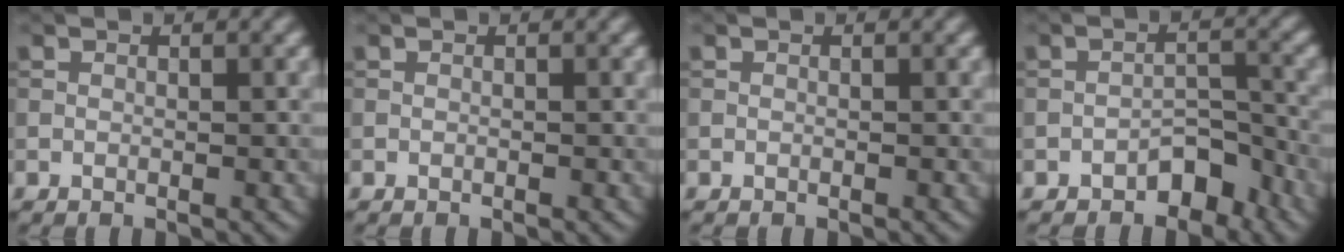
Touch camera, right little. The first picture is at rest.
{"total": 0.0}
{"total": 0.0}
{"total": 3.2, "force": [-2.3, 1.6, 1.6], "torque": [-0.013, 0.012, -0.037]}